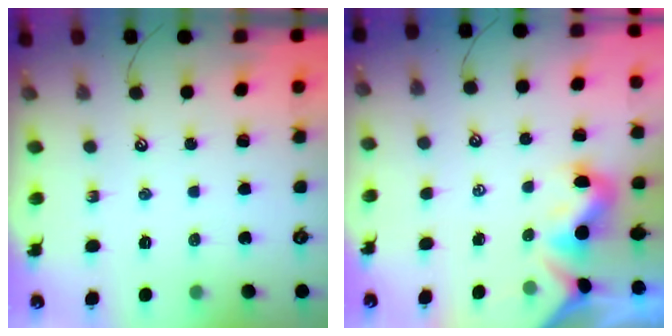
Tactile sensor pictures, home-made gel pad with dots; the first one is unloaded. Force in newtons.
{"total": 1.5, "press": 1.3, "slide": 0.7}